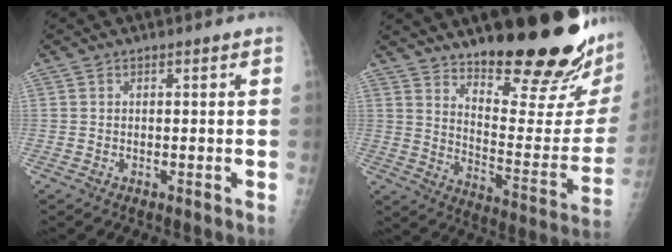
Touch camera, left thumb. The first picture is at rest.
{"total": 26.0, "force": [19.5, 6.1, 16.1], "torque": [-0.199, -0.137, 0.279]}